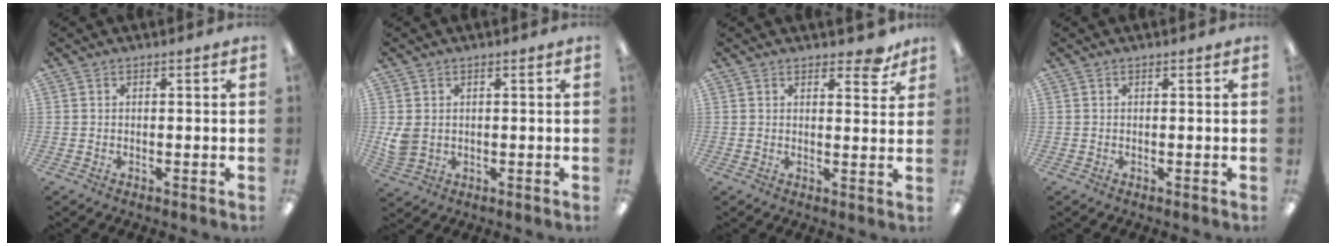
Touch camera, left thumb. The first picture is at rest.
{"total": 4.2, "force": [1.0, 3.4, 2.2], "torque": [-0.042, 0.000, 0.019]}
{"total": 5.3, "force": [4.0, 2.2, 2.6], "torque": [-0.020, -0.023, 0.066]}
{"total": 0.0}